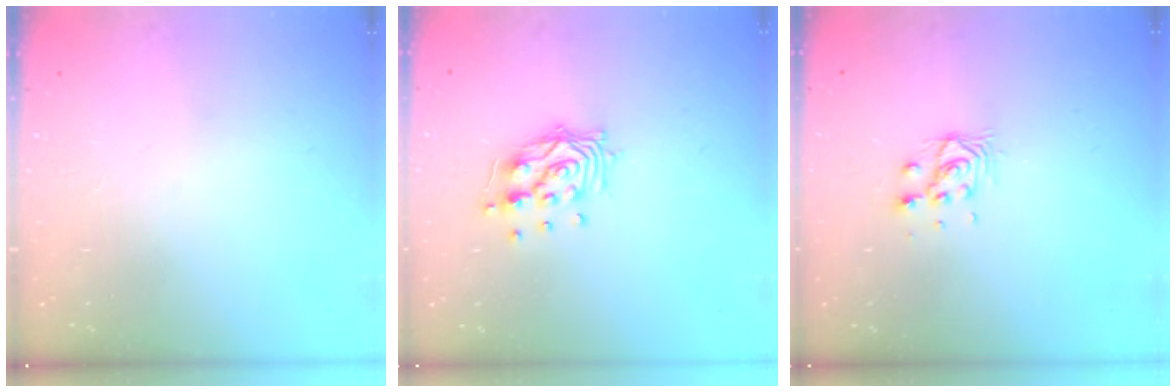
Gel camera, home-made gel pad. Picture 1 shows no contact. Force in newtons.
{"total": 10.8, "press": 10.7, "slide": 1.1}
{"total": 5.4, "press": 5.4, "slide": 0.1}